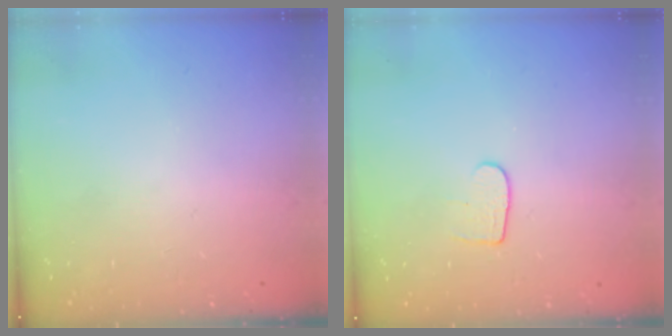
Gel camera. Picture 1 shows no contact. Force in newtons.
{"total": 5.1, "press": 5.1, "slide": 0.4}